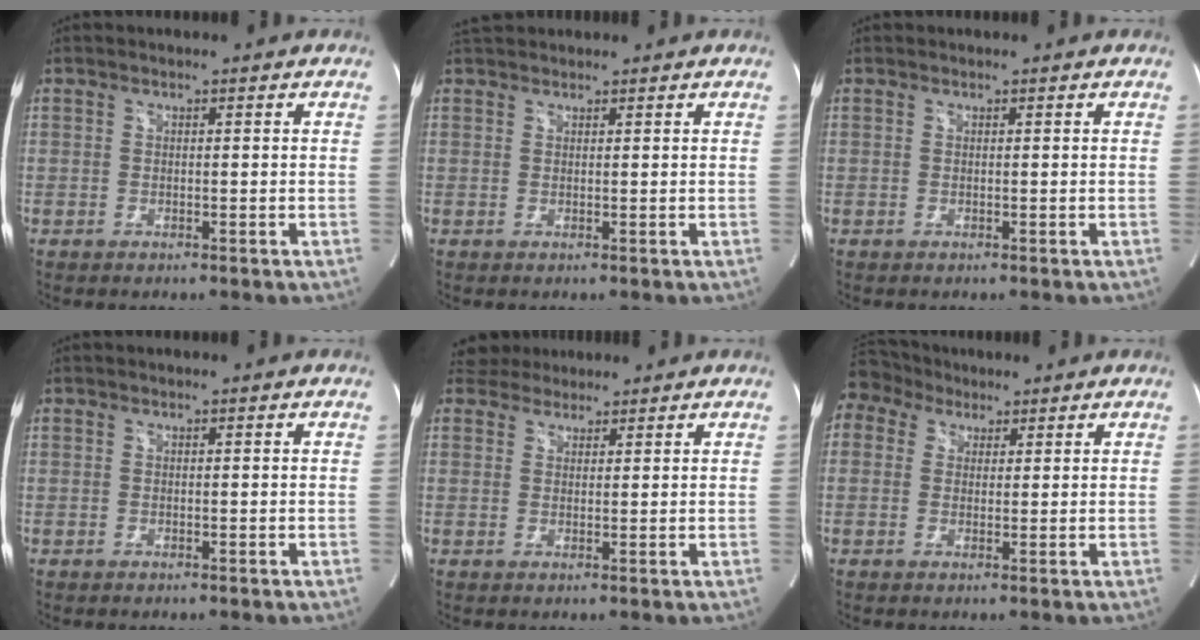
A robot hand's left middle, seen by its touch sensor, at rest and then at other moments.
{"total": 2.9, "force": [2.7, 0.8, 0.6], "torque": [-0.014, 0.030, 0.049]}
{"total": 0.0}
{"total": 0.0}
{"total": 3.4, "force": [3.1, 1.5, 0.0], "torque": [0.000, 0.023, 0.052]}
{"total": 3.6, "force": [3.0, 2.1, 0.0], "torque": [0.000, 0.027, 0.058]}